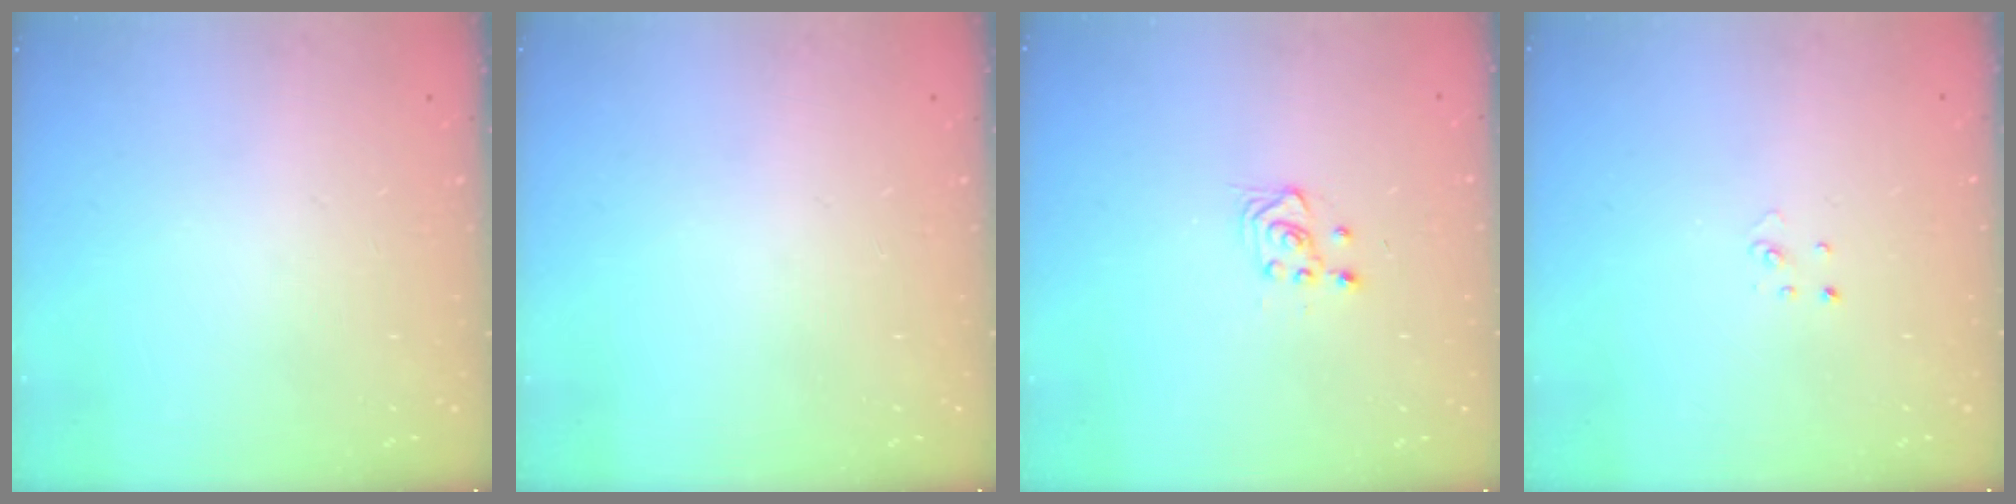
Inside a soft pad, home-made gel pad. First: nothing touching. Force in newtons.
{"total": 0.0}
{"total": 3.0, "press": 2.8, "slide": 1.0}
{"total": 1.9, "press": 1.9, "slide": 0.2}